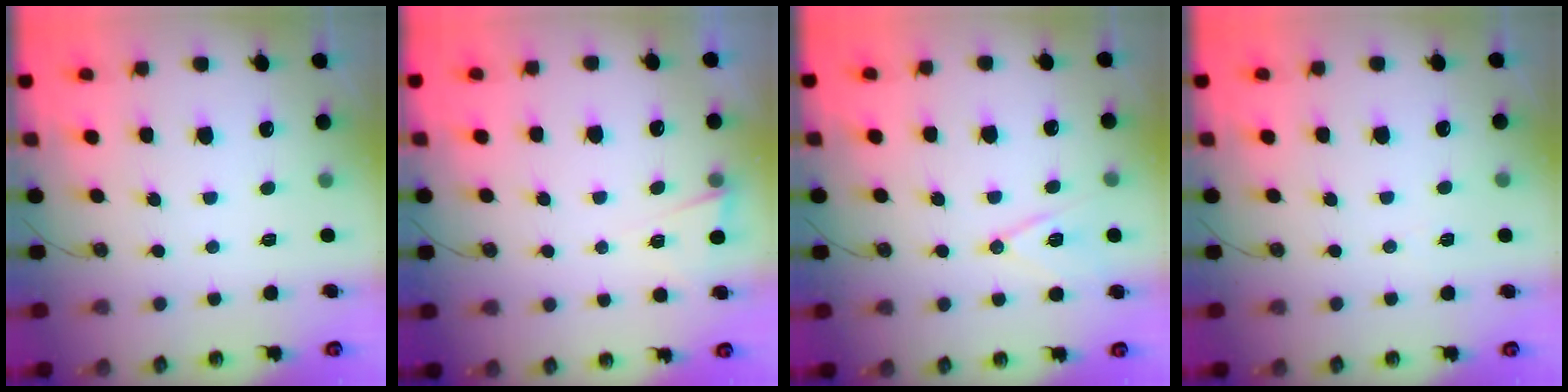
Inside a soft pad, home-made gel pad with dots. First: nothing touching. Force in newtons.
{"total": 2.8, "press": 2.3, "slide": 1.6}
{"total": 11.2, "press": 10.7, "slide": 3.4}
{"total": 2.6, "press": 1.7, "slide": 1.9}